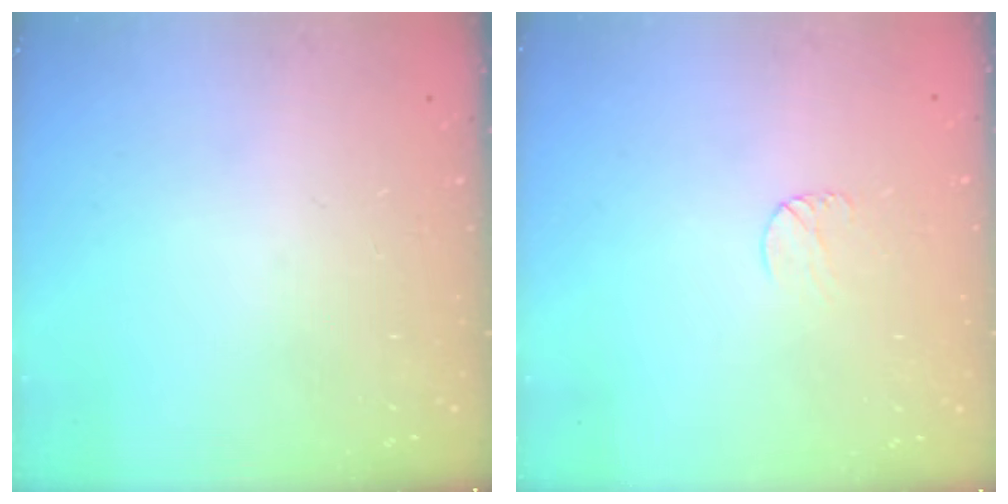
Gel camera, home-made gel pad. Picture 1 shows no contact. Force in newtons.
{"total": 5.3, "press": 5.3, "slide": 0.4}